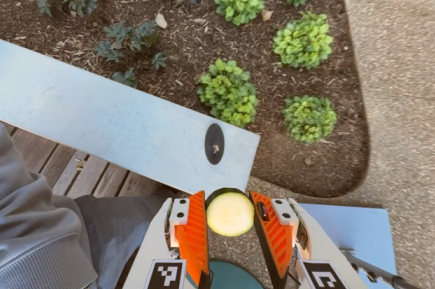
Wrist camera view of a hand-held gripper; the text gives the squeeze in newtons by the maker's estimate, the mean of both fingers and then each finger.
{"total": 8.6, "left": 8.4, "right": 8.8}